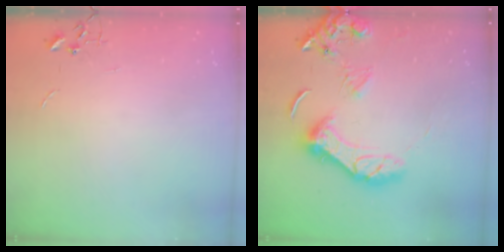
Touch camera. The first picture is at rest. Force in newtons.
{"total": 15.4, "press": 15.3, "slide": 1.4}